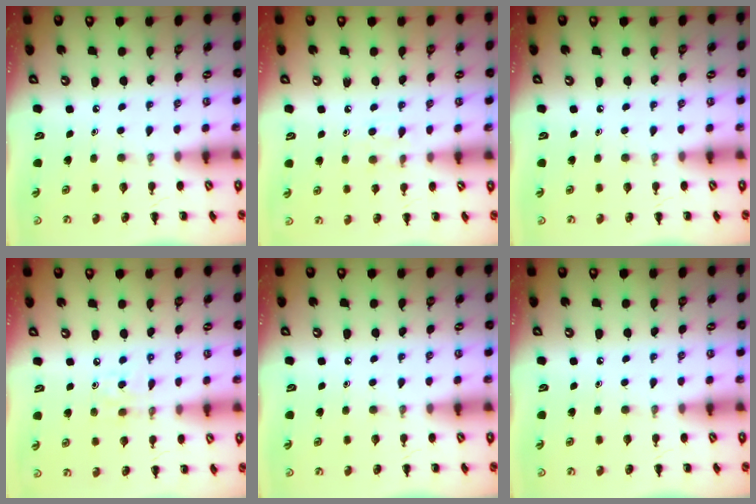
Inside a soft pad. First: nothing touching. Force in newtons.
{"total": 4.7, "press": 4.4, "slide": 1.6}
{"total": 0.0}
{"total": 2.1, "press": 2.0, "slide": 0.6}
{"total": 0.0}
{"total": 0.0}